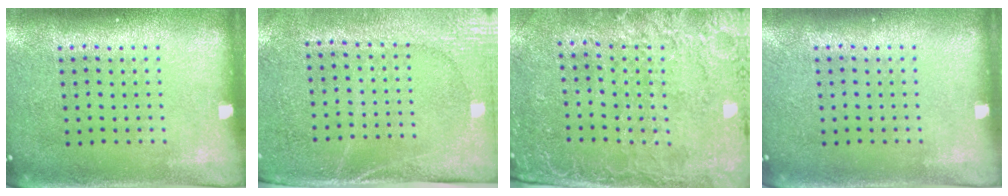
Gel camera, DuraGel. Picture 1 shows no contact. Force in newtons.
{"total": 2.7, "press": 2.3, "slide": 1.4}
{"total": 2.6, "press": 2.4, "slide": 1.1}
{"total": 0.0}